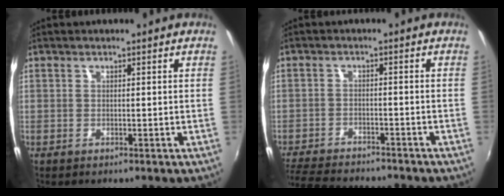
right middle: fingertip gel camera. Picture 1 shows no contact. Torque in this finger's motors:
{"motor_torque": [0.52, -0.67, 0.07, 0.02]}